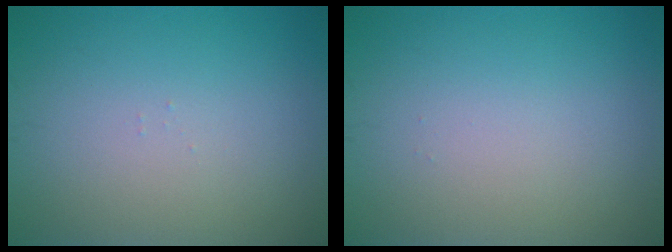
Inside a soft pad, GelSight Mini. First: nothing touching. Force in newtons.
{"total": 0.0}